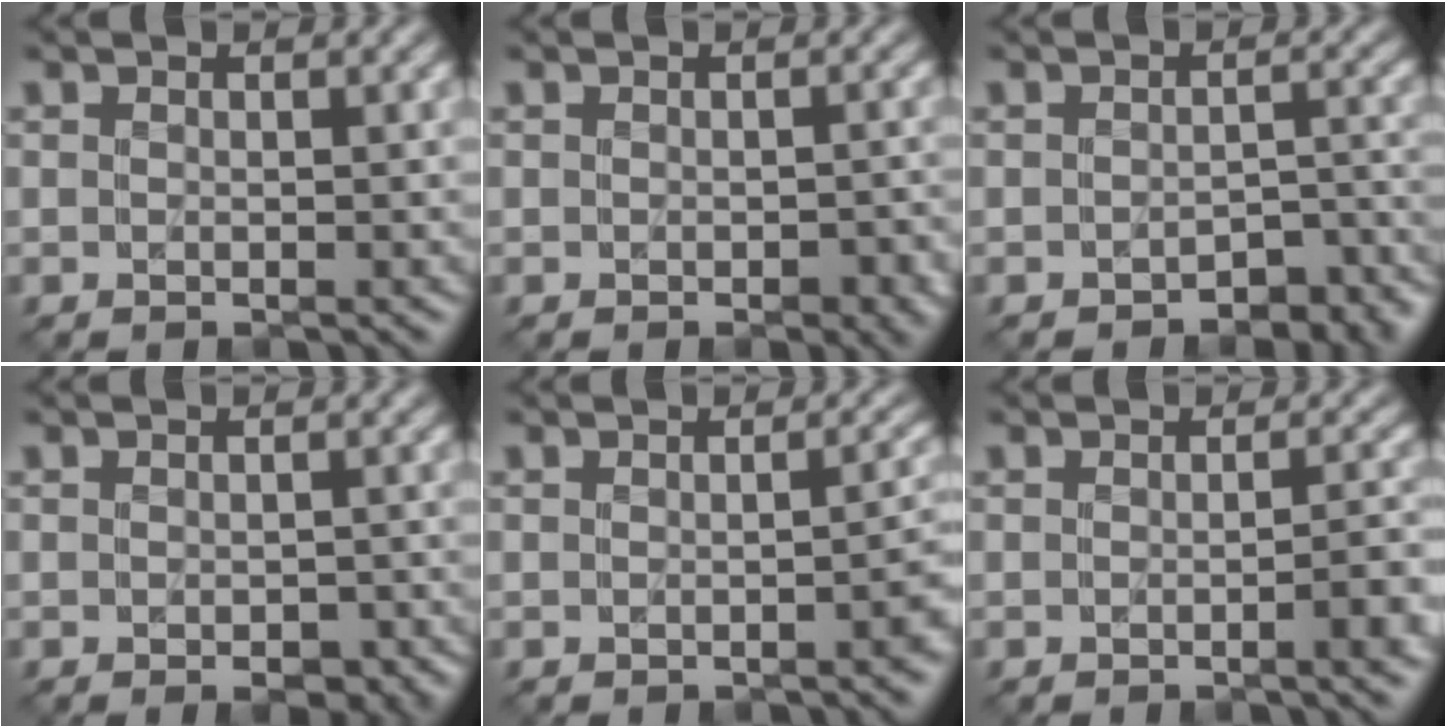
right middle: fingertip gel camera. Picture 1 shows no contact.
{"total": 2.0, "force": [-0.6, 1.1, 1.6], "torque": [-0.023, -0.006, -0.003]}
{"total": 3.4, "force": [-2.6, 1.5, 1.6], "torque": [-0.015, -0.001, -0.029]}
{"total": 2.5, "force": [-1.1, 1.3, 1.9], "torque": [-0.026, -0.010, -0.009]}
{"total": 2.5, "force": [-0.8, 0.8, 2.2], "torque": [-0.023, 0.007, -0.012]}
{"total": 2.6, "force": [-0.7, 0.5, 2.5], "torque": [-0.029, 0.004, -0.014]}